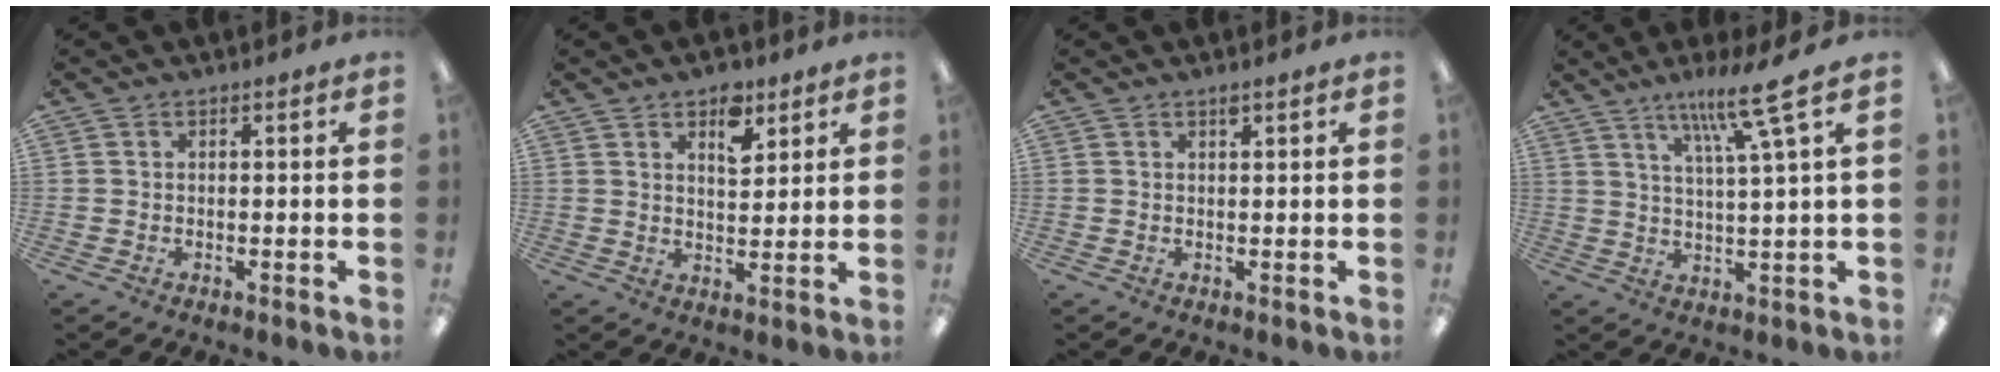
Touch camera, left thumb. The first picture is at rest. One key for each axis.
{"total": 7.1, "fx": 4.4, "fy": 3.8, "fz": 4.0, "tx": -0.044, "ty": -0.022, "tz": 0.071}
{"total": 1.1, "fx": 0.9, "fy": 0.1, "fz": 0.7, "tx": -0.015, "ty": -0.002, "tz": 0.016}
{"total": 10.5, "fx": 6.5, "fy": 0.6, "fz": 8.2, "tx": -0.141, "ty": -0.030, "tz": 0.101}